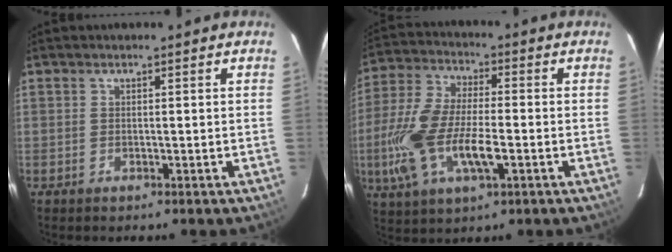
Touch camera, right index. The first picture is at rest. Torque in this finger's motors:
{"motor_torque": [1.96, -0.18, 1.05, 0.21]}